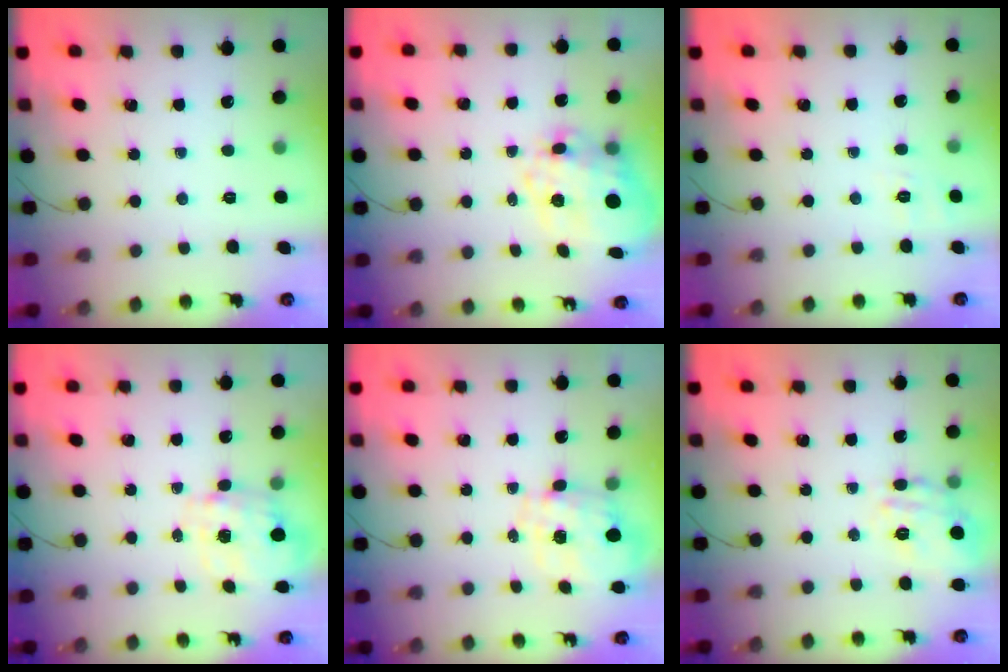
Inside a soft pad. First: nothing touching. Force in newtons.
{"total": 12.3, "press": 11.9, "slide": 2.9}
{"total": 1.9, "press": 0.3, "slide": 1.9}
{"total": 2.5, "press": 2.3, "slide": 1.0}
{"total": 1.3, "press": 1.2, "slide": 0.5}
{"total": 6.7, "press": 6.6, "slide": 1.1}